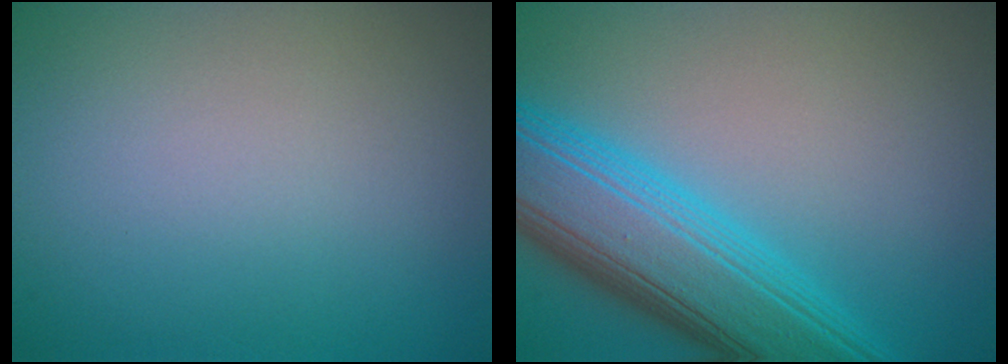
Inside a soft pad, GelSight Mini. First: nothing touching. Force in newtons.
{"total": 9.7, "press": 9.7, "slide": 0.2}